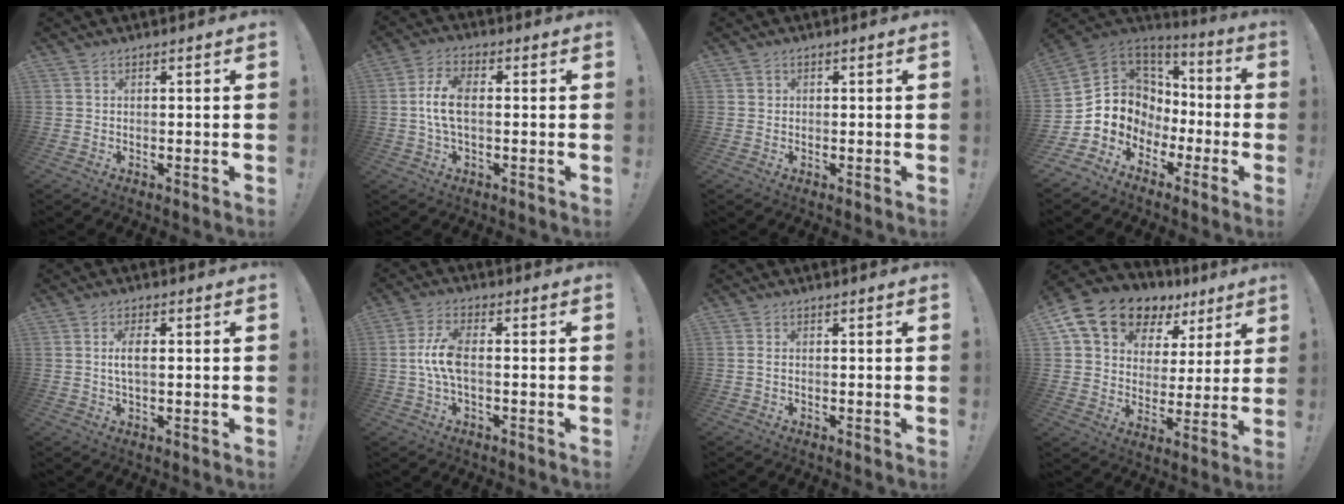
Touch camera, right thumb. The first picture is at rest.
{"total": 8.1, "force": [0.0, 4.0, 7.1], "torque": [-0.147, 0.000, 0.000]}
{"total": 0.9, "force": [0.4, 0.8, 0.1], "torque": [0.004, 0.000, 0.007]}
{"total": 8.4, "force": [-0.4, 8.2, 1.8], "torque": [-0.028, -0.017, 0.017]}
{"total": 4.6, "force": [0.4, 1.9, 4.1], "torque": [-0.070, 0.005, 0.004]}
{"total": 8.4, "force": [-0.8, 3.2, 7.7], "torque": [-0.169, -0.001, -0.015]}
{"total": 1.0, "force": [-0.2, 0.3, 1.0], "torque": [-0.026, 0.005, -0.003]}
{"total": 14.4, "force": [9.3, 9.3, 5.9], "torque": [-0.102, -0.058, 0.176]}